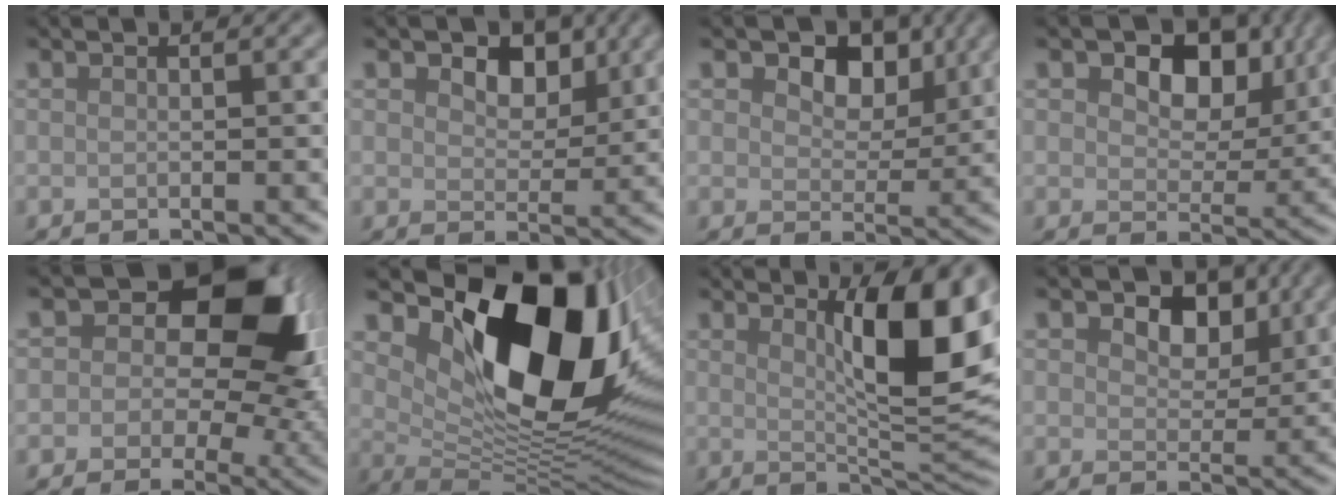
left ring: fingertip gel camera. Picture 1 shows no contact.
{"total": 4.4, "force": [2.1, 2.9, 2.6], "torque": [-0.046, -0.006, 0.023]}
{"total": 5.6, "force": [2.6, 3.6, 3.5], "torque": [-0.056, -0.007, 0.031]}
{"total": 6.9, "force": [2.7, 4.4, 4.5], "torque": [-0.074, -0.007, 0.034]}
{"total": 11.3, "force": [3.0, 7.5, 8.0], "torque": [-0.085, 0.006, 0.038]}
{"total": 15.6, "force": [5.8, 8.4, 11.9], "torque": [-0.160, -0.009, 0.104]}
{"total": 8.9, "force": [2.6, 2.2, 8.1], "torque": [-0.117, -0.007, 0.047]}
{"total": 5.1, "force": [2.4, 3.3, 3.1], "torque": [-0.050, -0.005, 0.025]}